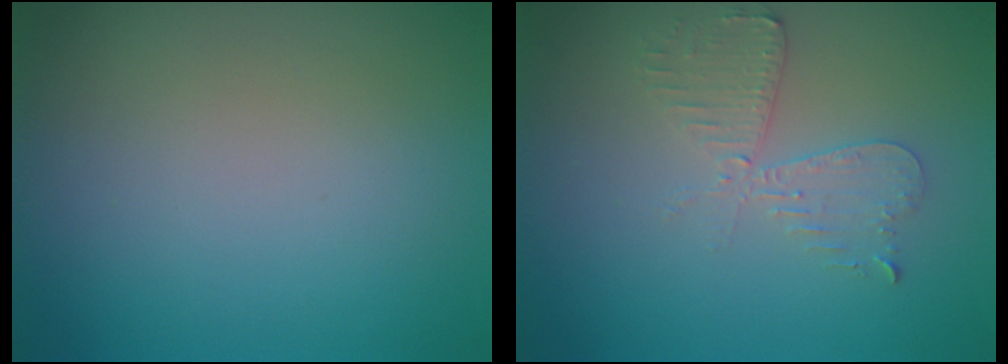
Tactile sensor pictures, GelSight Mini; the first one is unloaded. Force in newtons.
{"total": 2.6, "press": 2.5, "slide": 0.5}